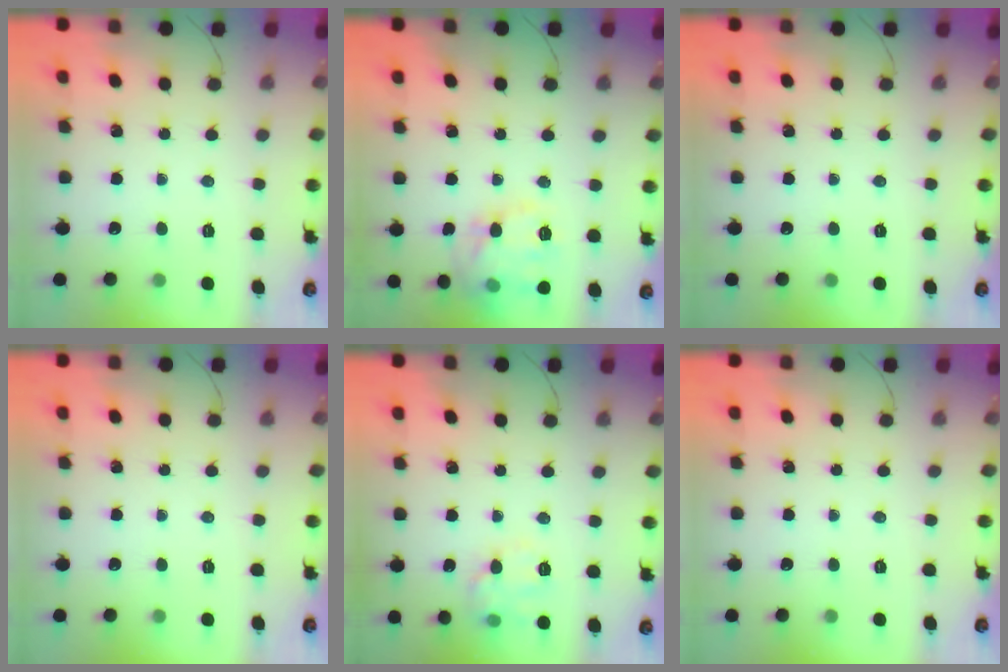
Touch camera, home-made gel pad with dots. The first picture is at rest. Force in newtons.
{"total": 15.3, "press": 15.2, "slide": 0.3}
{"total": 0.0}
{"total": 0.0}
{"total": 10.4, "press": 10.4, "slide": 0.2}
{"total": 0.0}